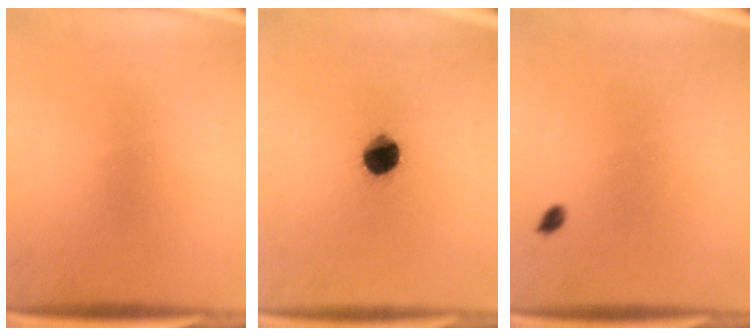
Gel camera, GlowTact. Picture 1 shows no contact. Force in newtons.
{"total": 8.5}
{"total": 1.0}